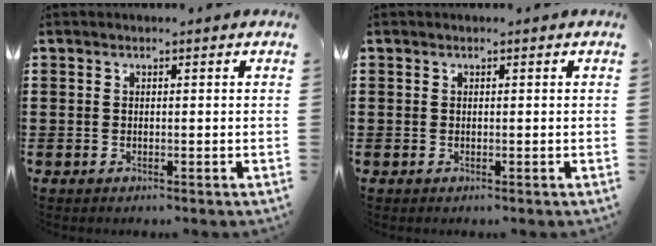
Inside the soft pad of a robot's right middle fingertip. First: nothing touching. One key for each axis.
{"total": 0.0}